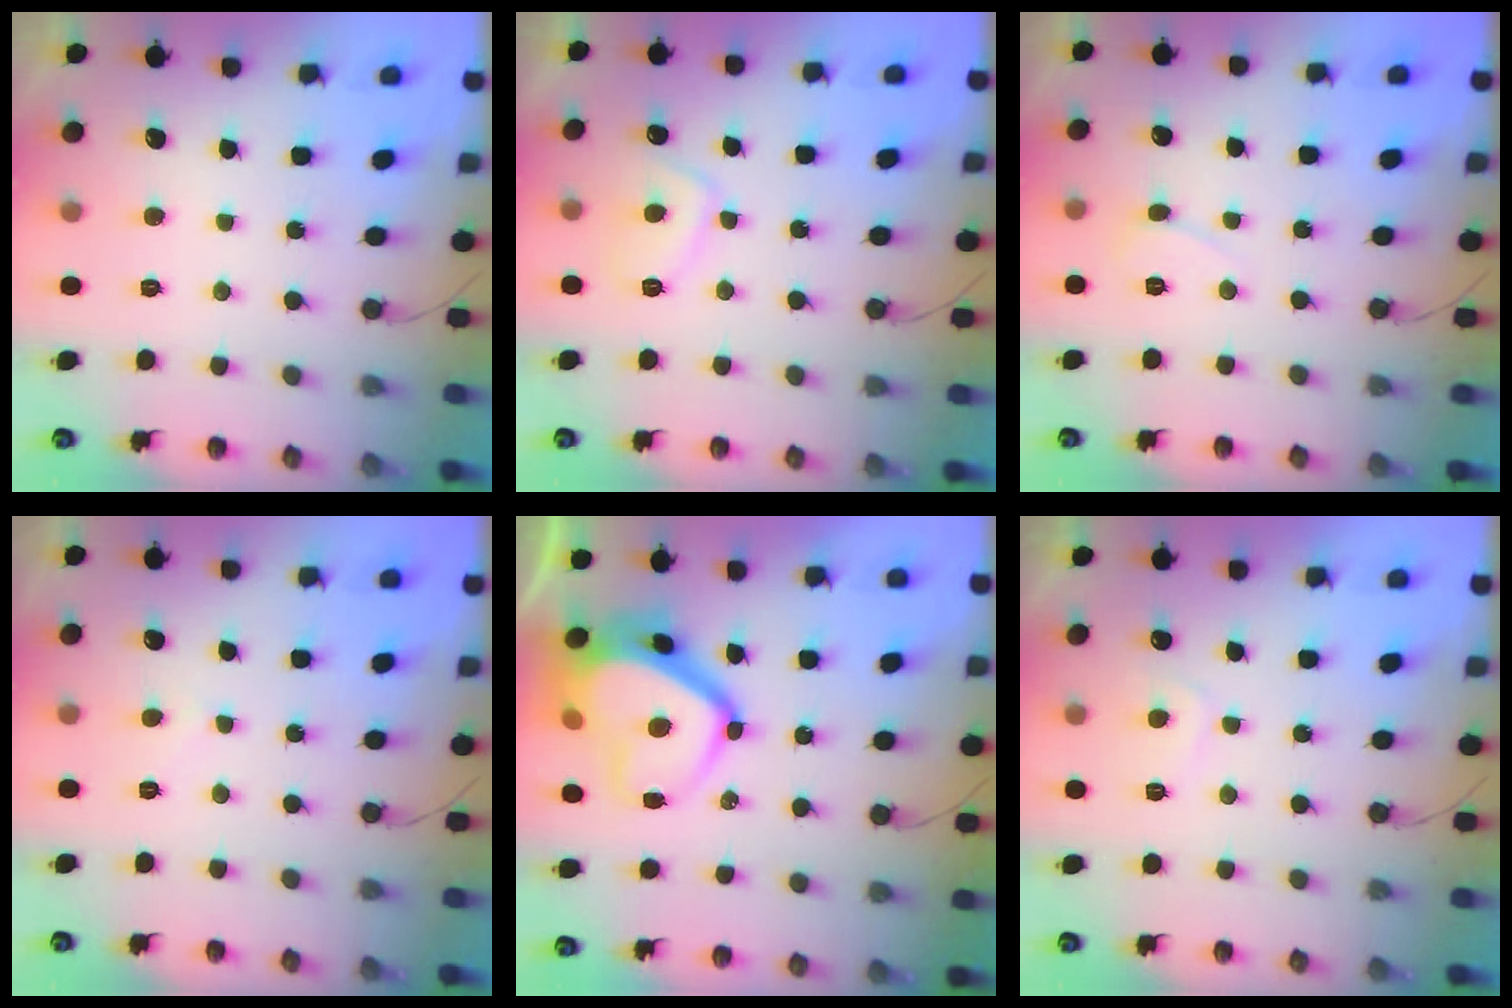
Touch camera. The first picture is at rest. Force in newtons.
{"total": 6.1, "press": 6.0, "slide": 1.0}
{"total": 3.0, "press": 3.0, "slide": 0.3}
{"total": 2.3, "press": 2.3, "slide": 0.3}
{"total": 11.9, "press": 11.8, "slide": 1.1}
{"total": 2.8, "press": 2.7, "slide": 0.9}